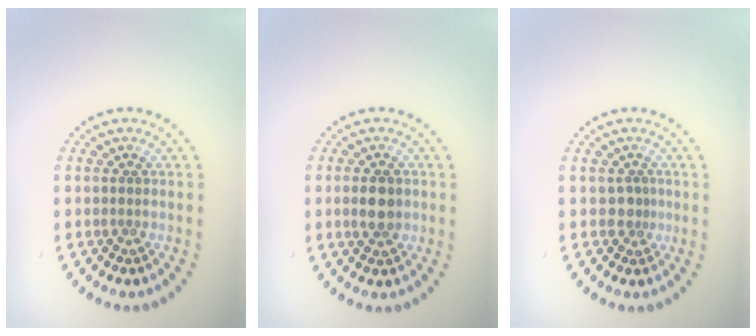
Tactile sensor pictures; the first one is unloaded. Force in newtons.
{"total": 3.2, "press": 3.2, "slide": 0.1}
{"total": 0.9, "press": 0.5, "slide": 0.7}